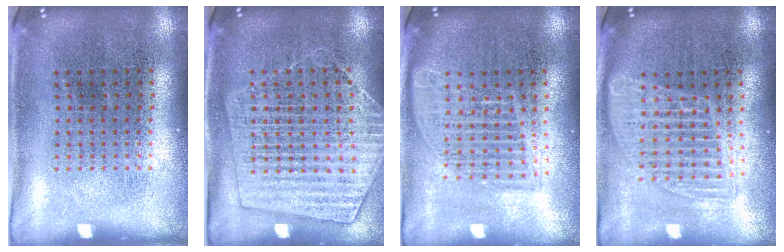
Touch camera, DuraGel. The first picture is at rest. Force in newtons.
{"total": 1.5, "press": 1.5, "slide": 0.2}
{"total": 1.6, "press": 1.4, "slide": 0.8}
{"total": 1.6, "press": 1.4, "slide": 0.8}